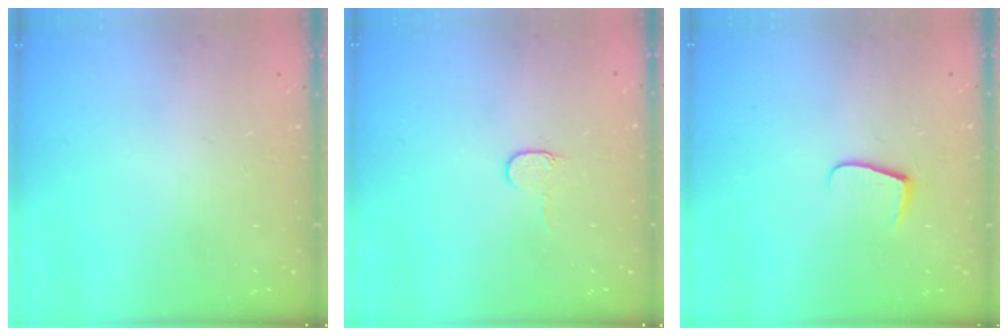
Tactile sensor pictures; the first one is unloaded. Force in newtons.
{"total": 4.0, "press": 4.0, "slide": 0.4}
{"total": 6.2, "press": 6.2, "slide": 0.6}